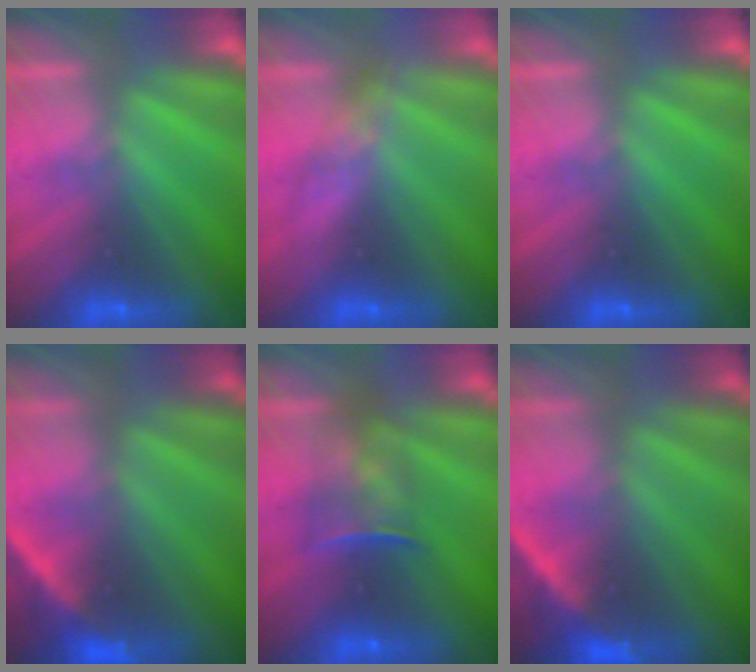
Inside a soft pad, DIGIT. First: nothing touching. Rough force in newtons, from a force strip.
{"total": 2.8}
{"total": 0.0}
{"total": 2.2}
{"total": 7.3}
{"total": 2.2}